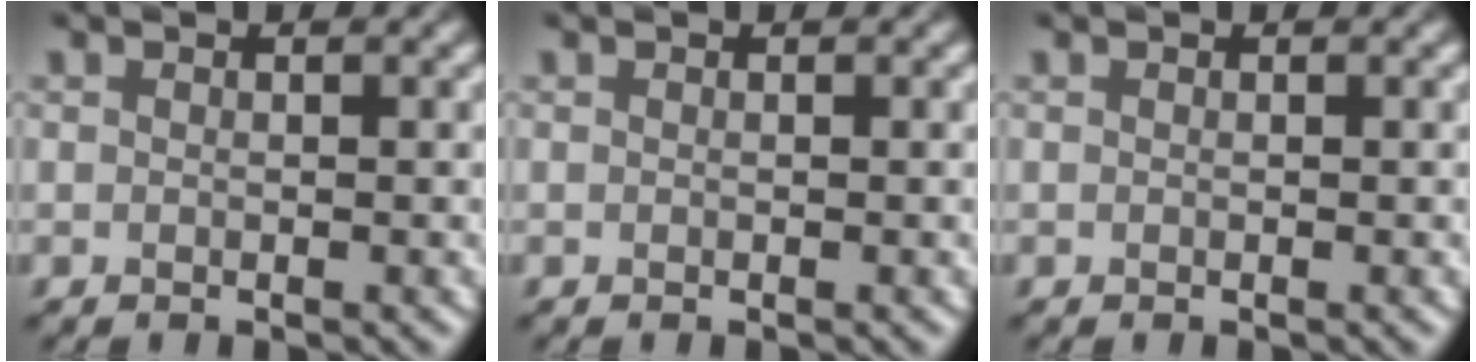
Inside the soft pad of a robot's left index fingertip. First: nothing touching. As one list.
[{"total": 0.0}, {"total": 0.0}]